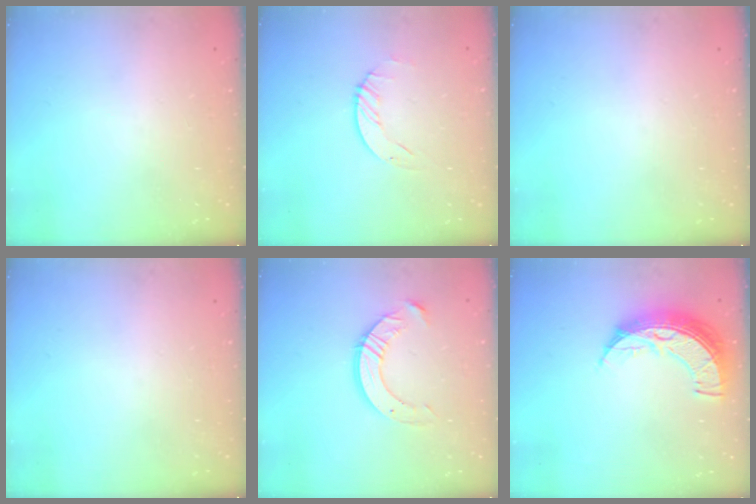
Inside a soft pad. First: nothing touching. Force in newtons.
{"total": 1.9, "press": 1.9, "slide": 0.2}
{"total": 0.0}
{"total": 0.0}
{"total": 10.5, "press": 10.4, "slide": 0.9}
{"total": 11.9, "press": 11.8, "slide": 1.0}